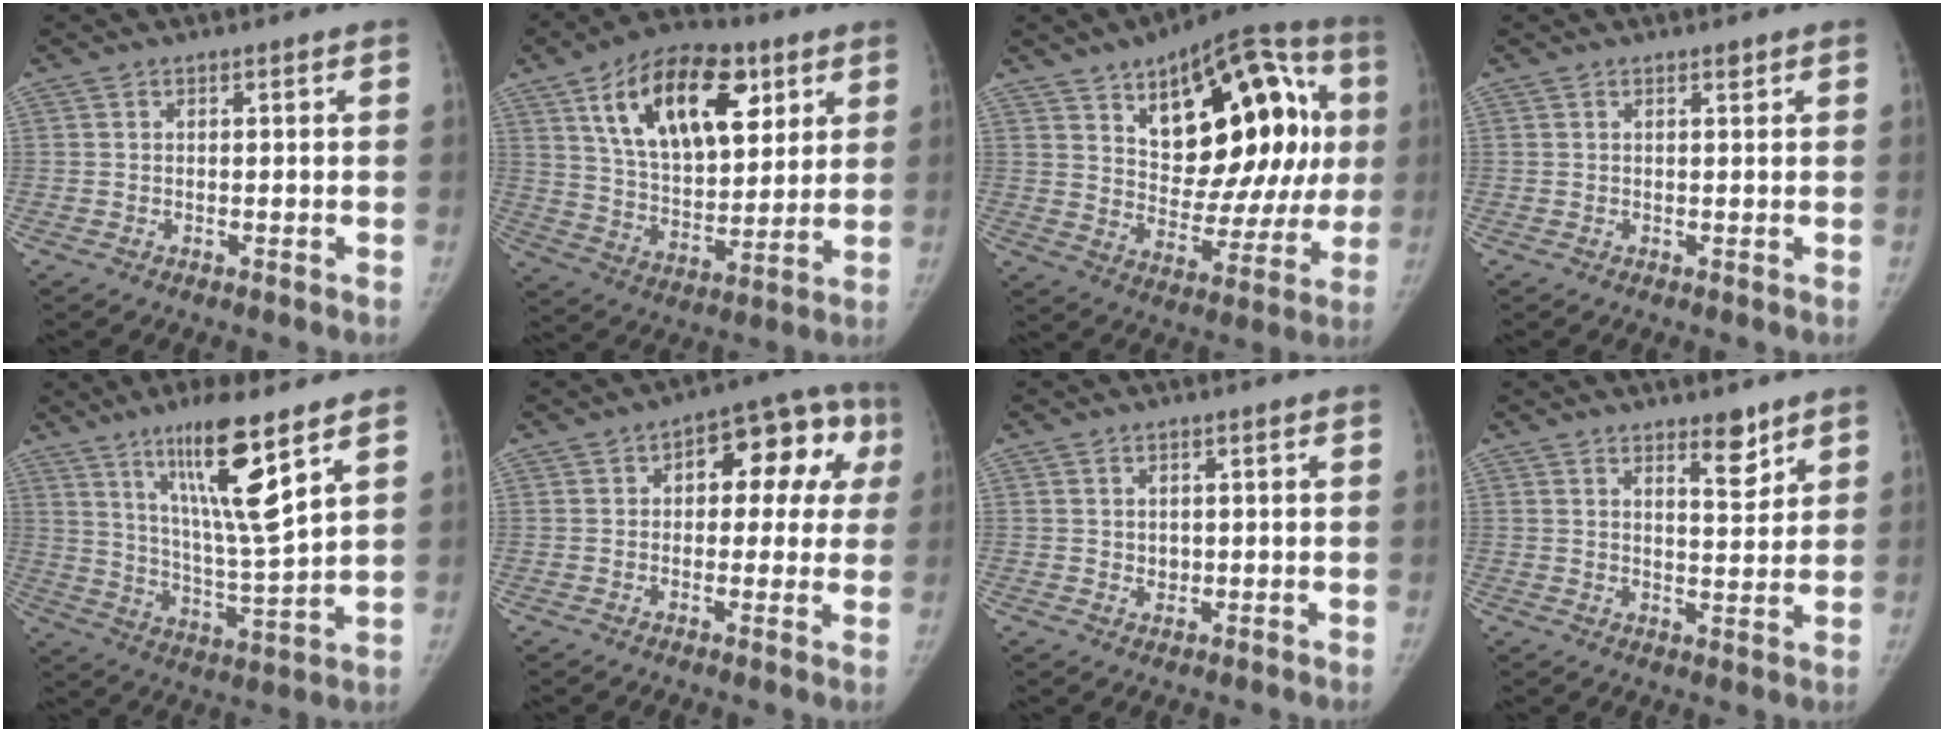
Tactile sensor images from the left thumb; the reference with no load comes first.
{"total": 22.4, "force": [9.8, 12.1, 16.2], "torque": [-0.227, -0.028, 0.167]}
{"total": 27.2, "force": [8.0, 14.1, 21.8], "torque": [-0.247, 0.003, 0.118]}
{"total": 0.6, "force": [0.5, 0.2, 0.3], "torque": [-0.005, -0.004, 0.007]}
{"total": 15.4, "force": [9.0, 1.4, 12.5], "torque": [-0.217, -0.062, 0.168]}
{"total": 14.6, "force": [3.5, 8.2, 11.5], "torque": [-0.085, 0.033, 0.035]}
{"total": 1.8, "force": [0.2, 1.6, 0.8], "torque": [-0.002, -0.001, 0.007]}
{"total": 5.4, "force": [3.9, 1.9, 3.2], "torque": [-0.027, -0.032, 0.058]}